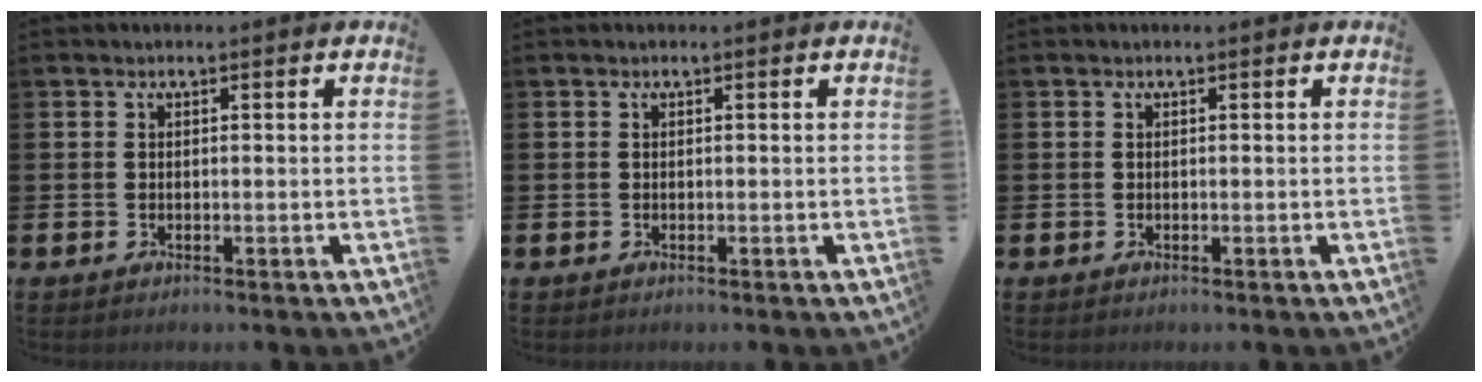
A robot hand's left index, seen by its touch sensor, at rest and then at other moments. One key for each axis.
{"total": 0.0}
{"total": 0.0}